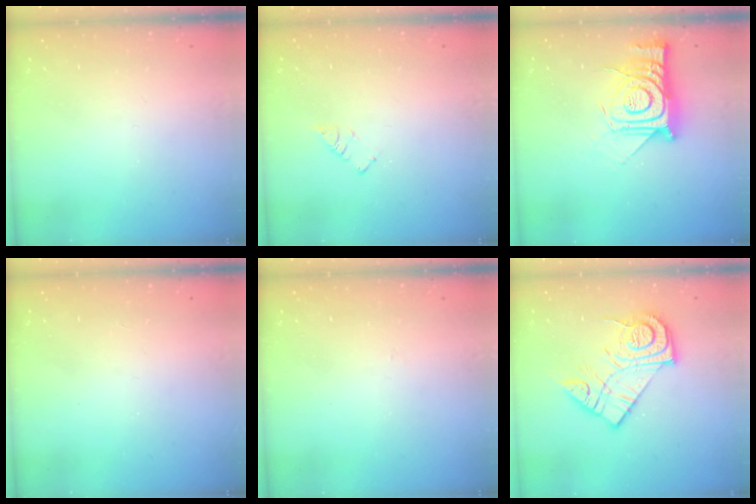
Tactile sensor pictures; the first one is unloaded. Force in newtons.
{"total": 2.9, "press": 2.9, "slide": 0.4}
{"total": 15.2, "press": 15.1, "slide": 1.1}
{"total": 2.8, "press": 2.8, "slide": 0.4}
{"total": 2.8, "press": 2.8, "slide": 0.4}
{"total": 16.1, "press": 16.1, "slide": 1.5}